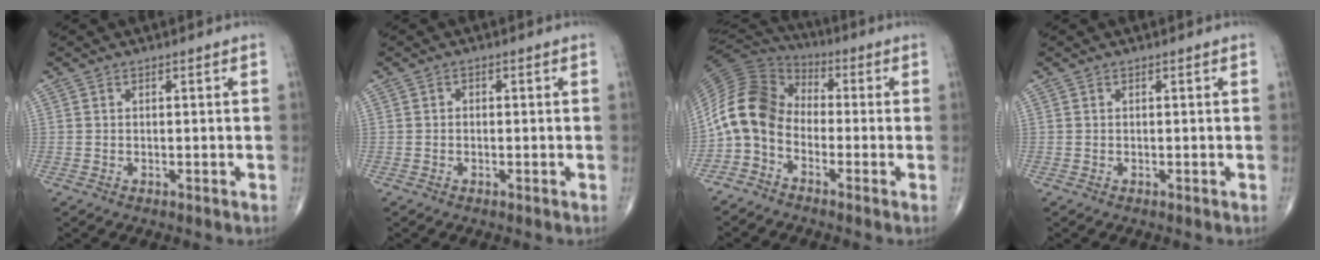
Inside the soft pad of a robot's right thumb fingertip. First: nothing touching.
{"total": 0.6, "force": [-0.1, 0.5, 0.3], "torque": [0.004, 0.003, -0.007]}
{"total": 11.4, "force": [-3.0, 8.2, 7.3], "torque": [-0.142, 0.058, -0.078]}
{"total": 0.0}